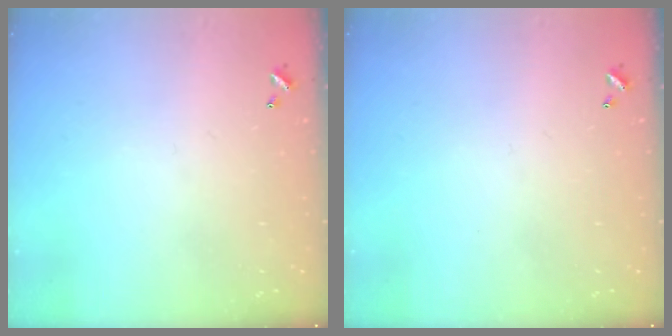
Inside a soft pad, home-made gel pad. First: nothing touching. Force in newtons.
{"total": 0.0}